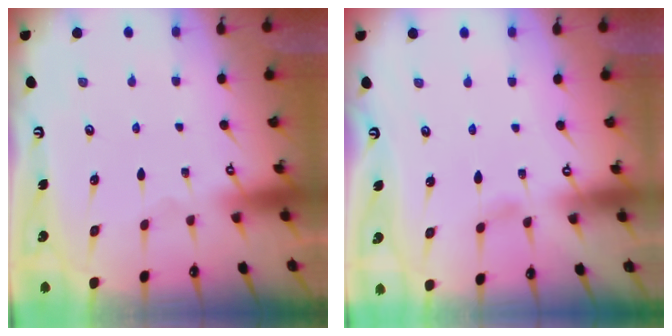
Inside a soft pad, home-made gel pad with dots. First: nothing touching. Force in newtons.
{"total": 4.0, "press": 4.0, "slide": 0.5}